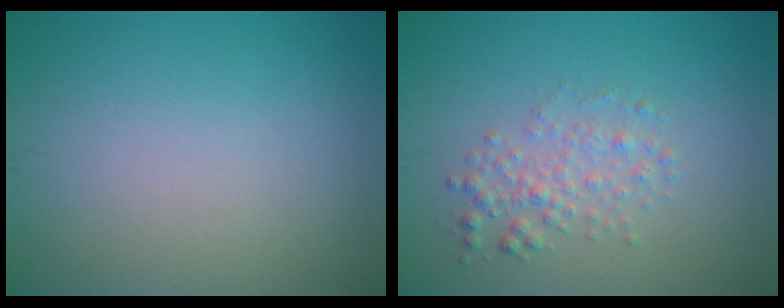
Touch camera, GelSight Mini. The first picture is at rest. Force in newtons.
{"total": 2.2, "press": 2.2, "slide": 0.0}